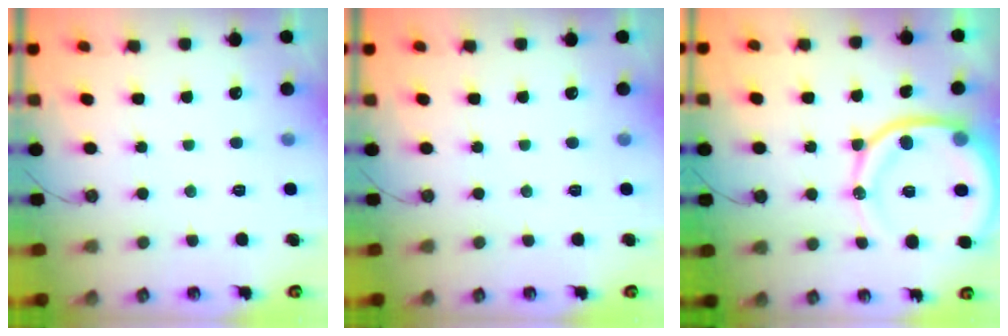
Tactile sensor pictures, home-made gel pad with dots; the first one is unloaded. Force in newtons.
{"total": 0.0}
{"total": 16.0, "press": 15.9, "slide": 1.9}